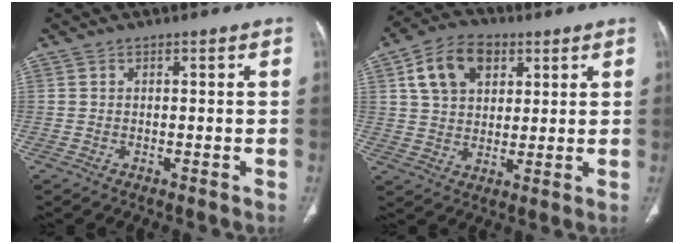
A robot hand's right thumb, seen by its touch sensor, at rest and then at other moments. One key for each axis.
{"total": 11.5, "fx": 4.6, "fy": 7.9, "fz": 7.0, "tx": -0.100, "ty": -0.002, "tz": 0.078}